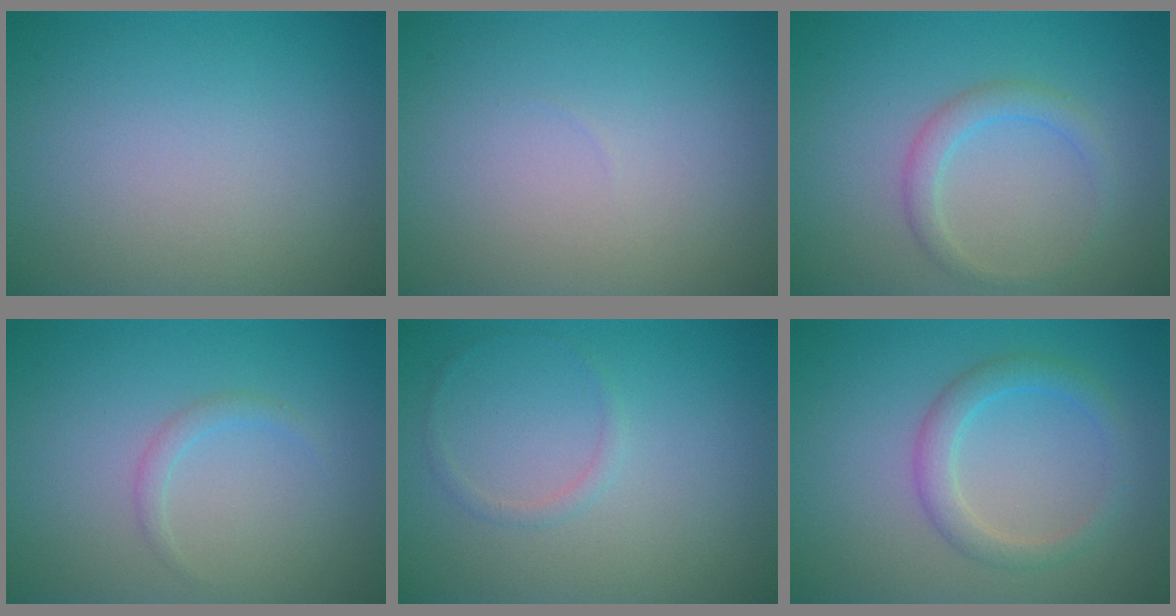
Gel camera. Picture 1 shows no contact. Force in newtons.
{"total": 0.0}
{"total": 2.1, "press": 2.1, "slide": 0.0}
{"total": 1.0, "press": 1.0, "slide": 0.1}
{"total": 0.8, "press": 0.8, "slide": 0.1}
{"total": 2.7, "press": 2.7, "slide": 0.1}